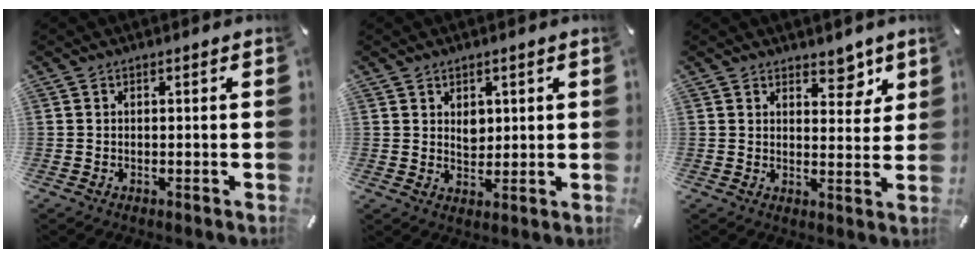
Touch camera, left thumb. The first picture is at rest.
{"total": 3.8, "force": [1.6, 3.1, 1.6], "torque": [-0.012, -0.005, 0.025]}
{"total": 5.9, "force": [4.5, 3.4, 1.8], "torque": [0.004, -0.033, 0.073]}